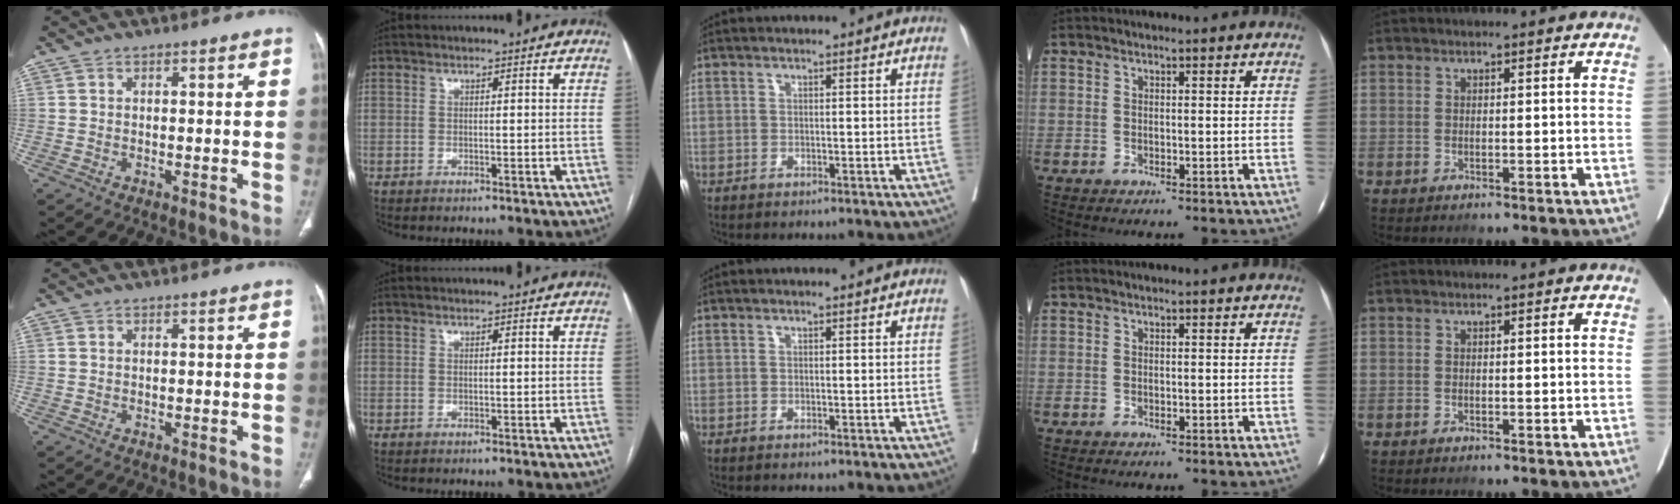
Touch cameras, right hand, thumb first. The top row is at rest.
{}